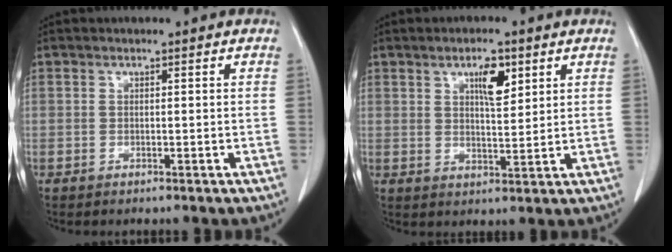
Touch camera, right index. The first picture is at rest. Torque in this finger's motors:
{"motor_torque": [0.27, 0.25, 0.15, 0.06]}